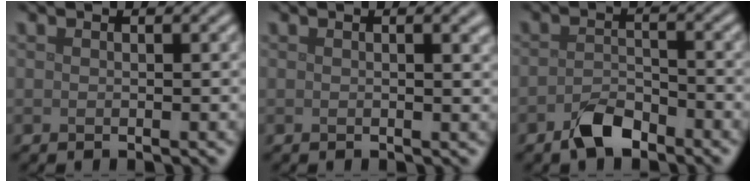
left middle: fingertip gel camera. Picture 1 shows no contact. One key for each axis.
{"total": 2.0, "fx": 0.5, "fy": 0.6, "fz": 1.9, "tx": -0.017, "ty": 0.003, "tz": 0.006}
{"total": 3.3, "fx": -2.4, "fy": 1.5, "fz": 1.7, "tx": -0.033, "ty": 0.003, "tz": -0.049}